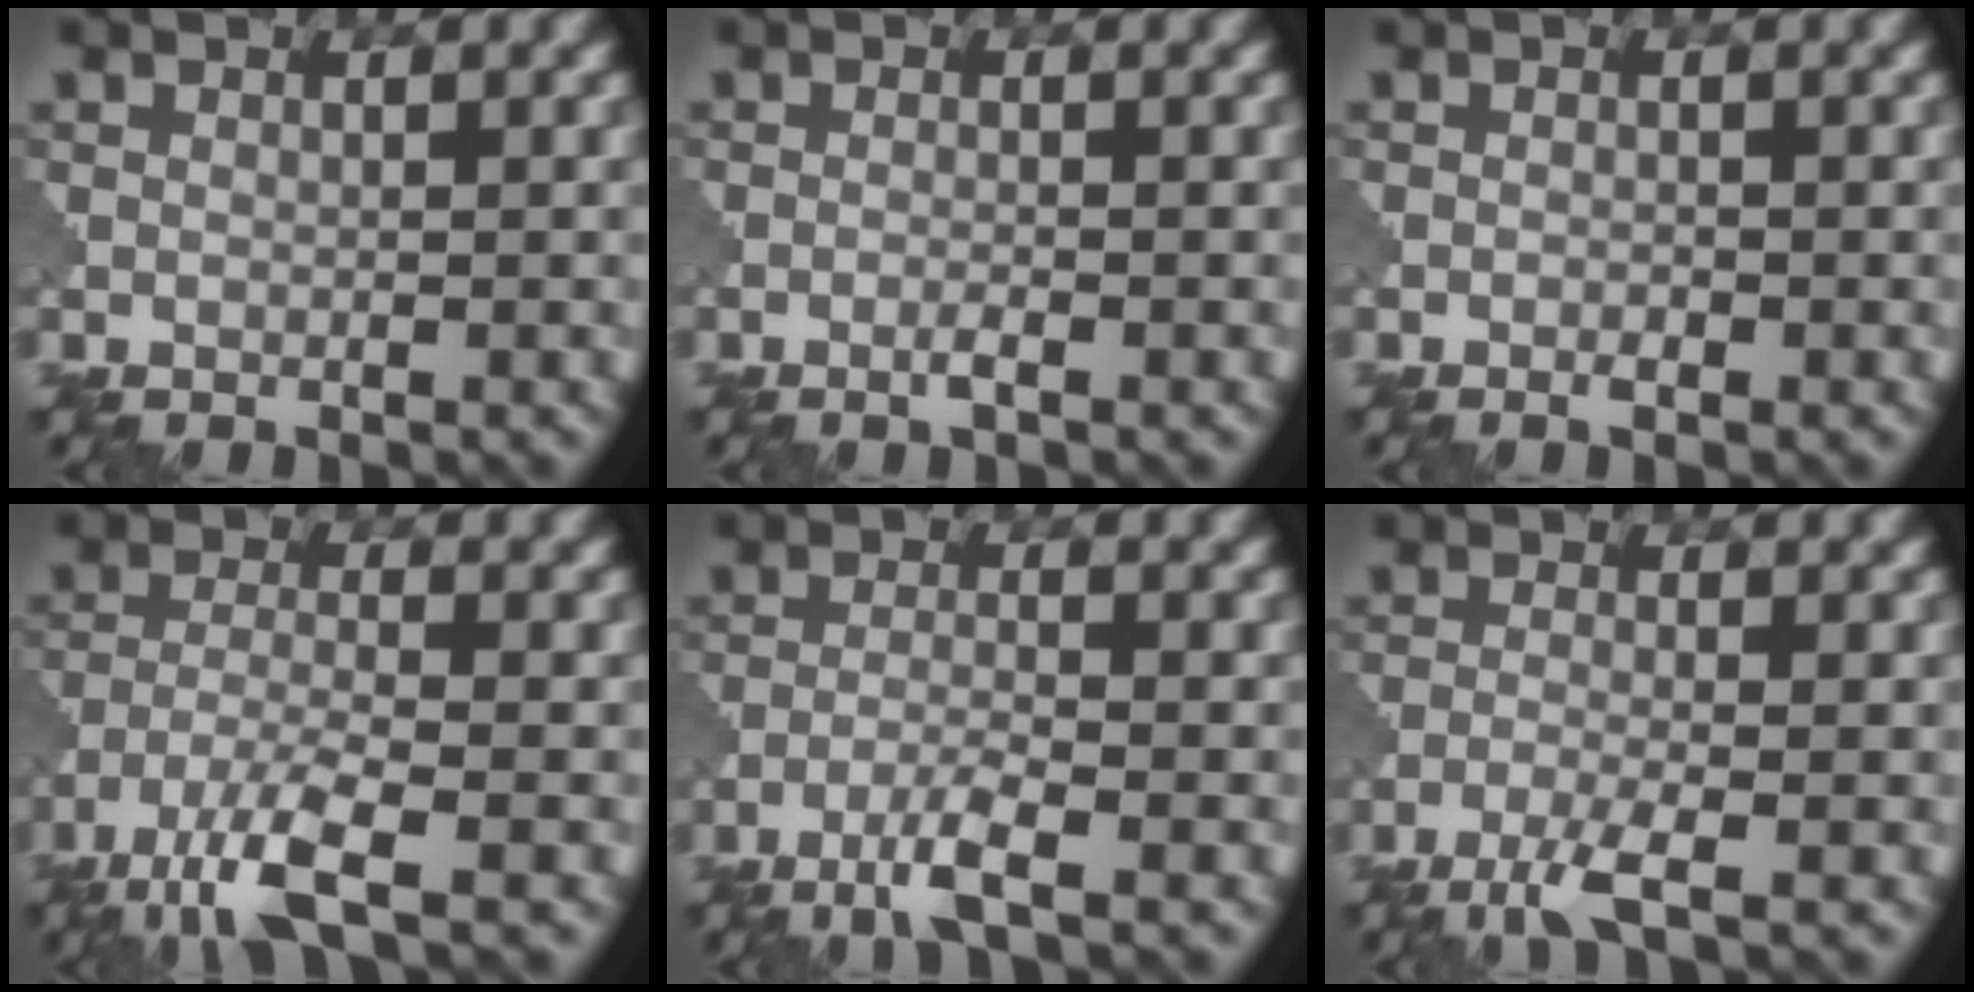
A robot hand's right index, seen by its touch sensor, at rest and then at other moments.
{"total": 1.0, "force": [-0.6, 0.0, 0.8], "torque": [-0.016, 0.001, -0.014]}
{"total": 0.7, "force": [-0.5, 0.1, 0.5], "torque": [-0.010, 0.000, -0.010]}
{"total": 6.3, "force": [-4.3, 1.3, 4.5], "torque": [-0.093, -0.009, -0.090]}
{"total": 3.4, "force": [-2.1, 0.2, 2.6], "torque": [-0.051, 0.004, -0.051]}
{"total": 3.4, "force": [-2.2, 0.5, 2.5], "torque": [-0.051, -0.001, -0.056]}